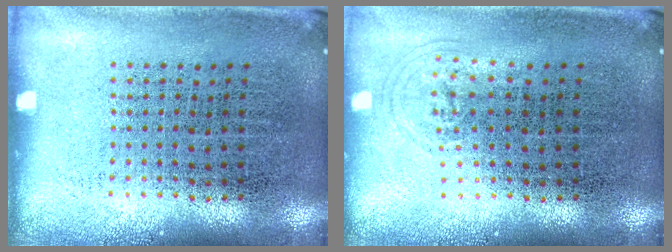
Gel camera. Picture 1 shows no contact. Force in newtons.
{"total": 0.6, "press": 0.5, "slide": 0.3}